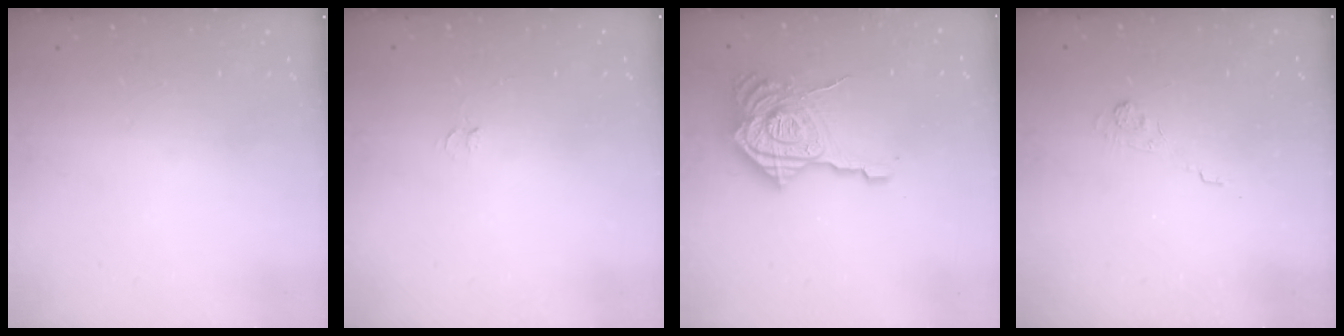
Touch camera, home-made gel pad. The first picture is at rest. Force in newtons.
{"total": 4.6, "press": 4.6, "slide": 0.4}
{"total": 23.2, "press": 23.0, "slide": 2.5}
{"total": 2.4, "press": 1.9, "slide": 1.4}